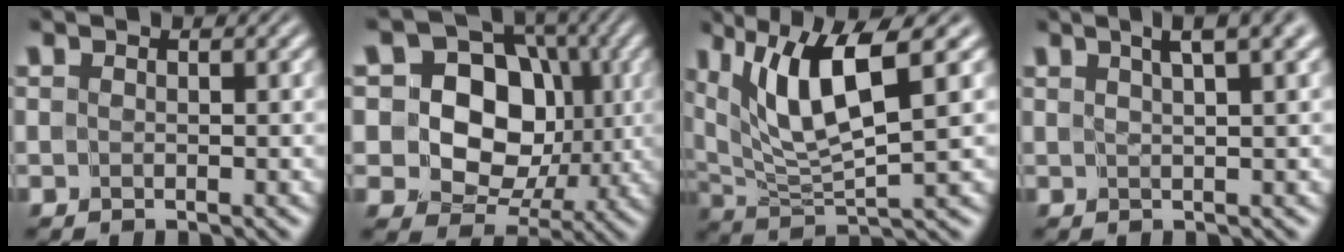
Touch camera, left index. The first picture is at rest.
{"total": 9.8, "force": [1.1, 7.9, 5.7], "torque": [-0.079, 0.019, -0.006]}
{"total": 7.8, "force": [3.2, 1.7, 6.9], "torque": [-0.130, -0.005, 0.063]}
{"total": 4.6, "force": [2.9, 1.0, 3.4], "torque": [-0.029, 0.014, 0.024]}